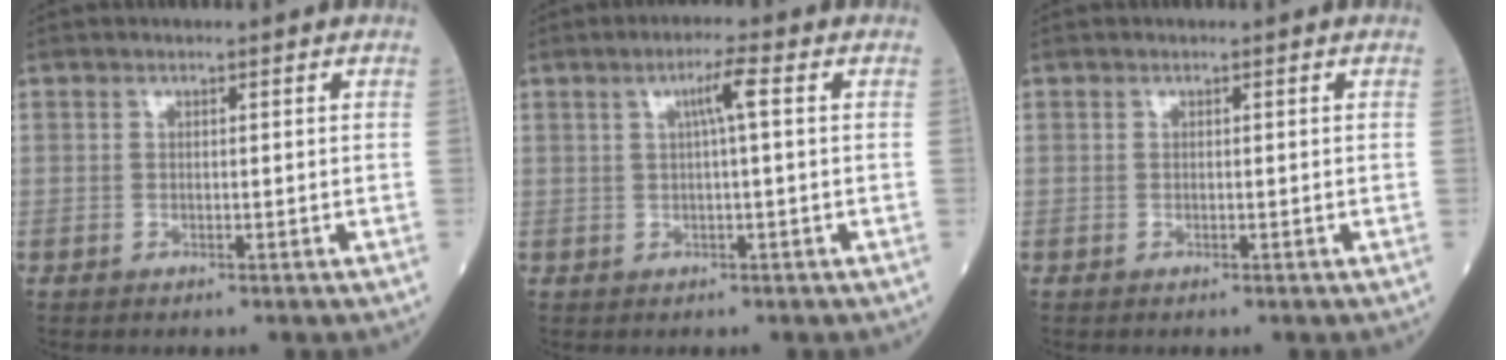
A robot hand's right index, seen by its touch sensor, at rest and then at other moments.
{"total": 3.4, "force": [0.8, -0.3, 3.3], "torque": [-0.058, 0.006, 0.012]}
{"total": 0.0}